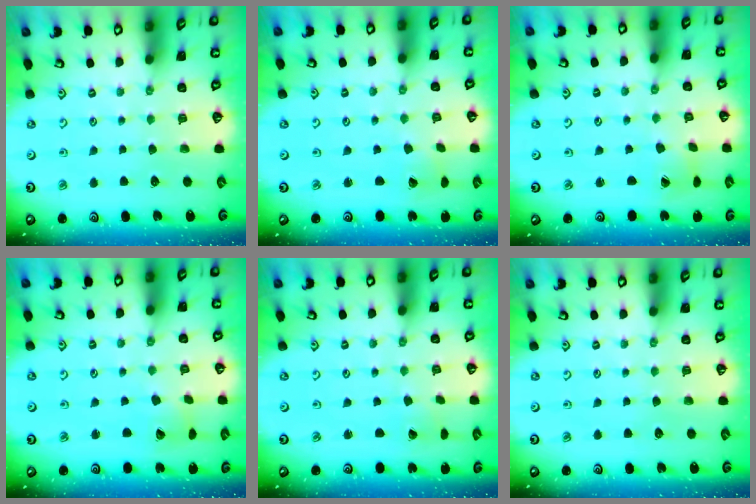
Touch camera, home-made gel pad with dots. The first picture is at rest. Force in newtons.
{"total": 2.1, "press": 2.1, "slide": 0.3}
{"total": 3.0, "press": 3.0, "slide": 0.2}
{"total": 4.9, "press": 4.9, "slide": 0.6}
{"total": 1.2, "press": 1.2, "slide": 0.0}
{"total": 0.0}